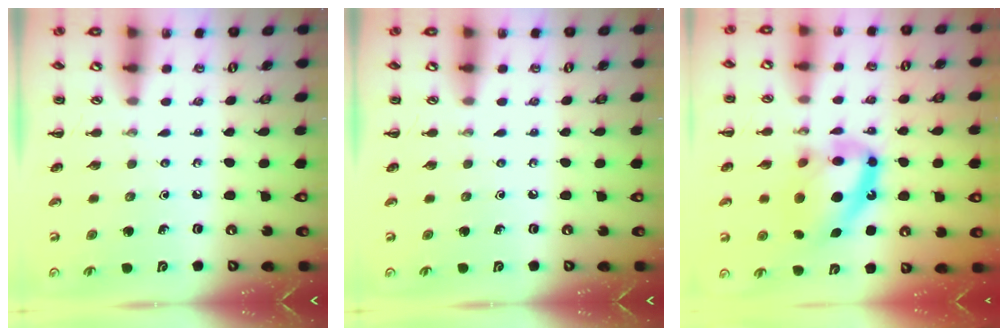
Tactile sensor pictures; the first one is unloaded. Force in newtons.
{"total": 0.0}
{"total": 14.8, "press": 14.4, "slide": 3.6}